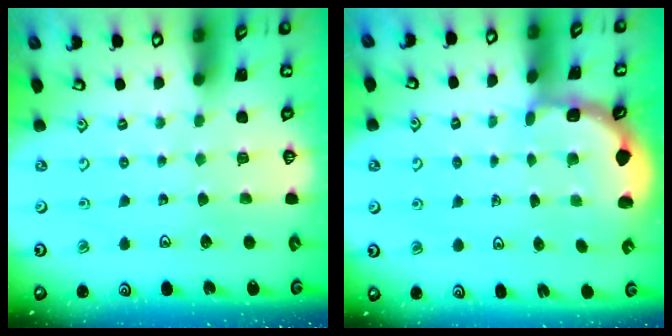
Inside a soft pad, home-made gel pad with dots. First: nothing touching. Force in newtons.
{"total": 1.9, "press": 1.8, "slide": 0.4}